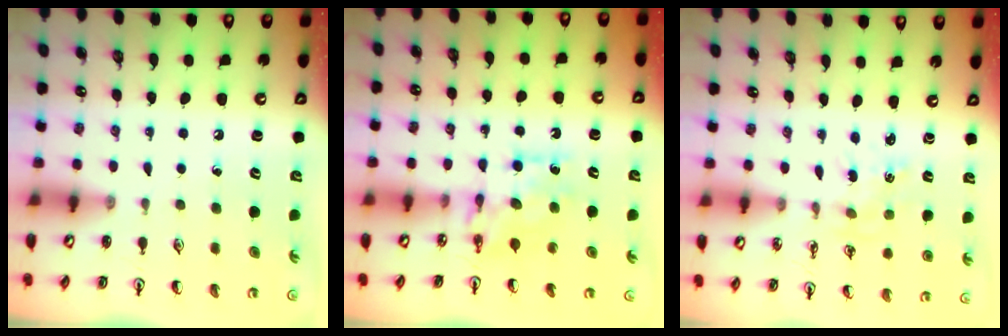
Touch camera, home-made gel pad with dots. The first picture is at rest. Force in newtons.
{"total": 7.9, "press": 7.9, "slide": 0.5}
{"total": 0.7, "press": 0.7, "slide": 0.1}